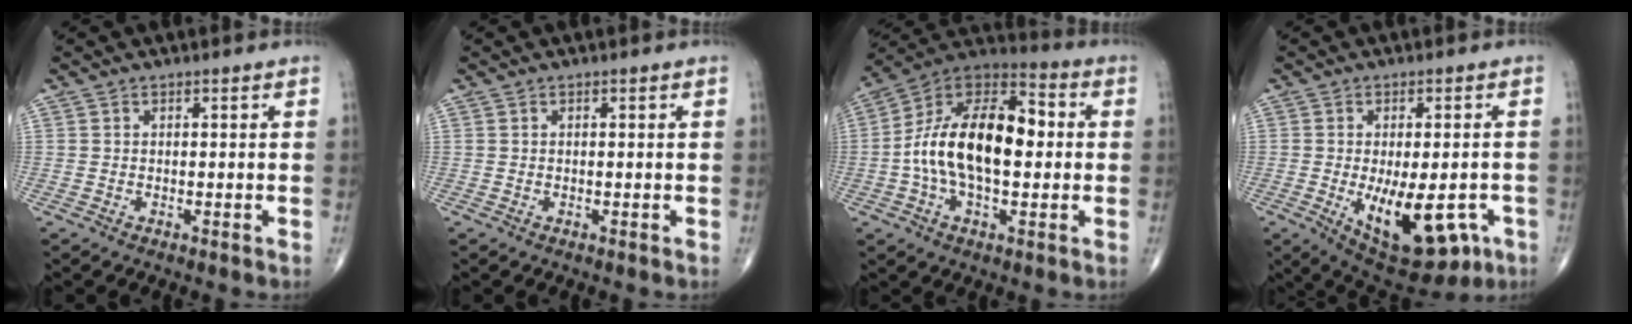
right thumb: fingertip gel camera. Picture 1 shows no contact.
{"total": 0.0}
{"total": 19.9, "force": [0.0, 10.6, 16.9], "torque": [-0.290, 0.037, -0.008]}
{"total": 16.1, "force": [-5.0, 7.7, 13.3], "torque": [-0.182, -0.005, -0.050]}